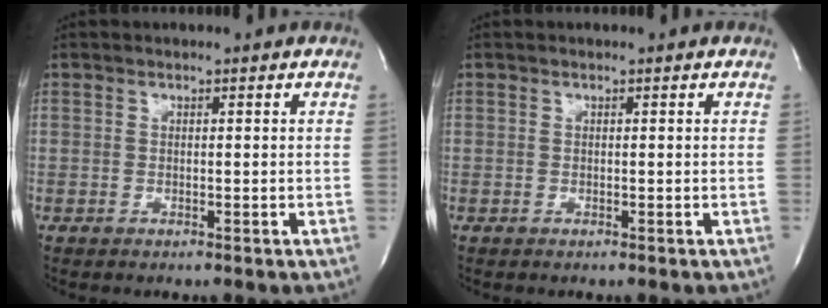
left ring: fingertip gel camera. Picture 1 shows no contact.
{"total": 0.0}